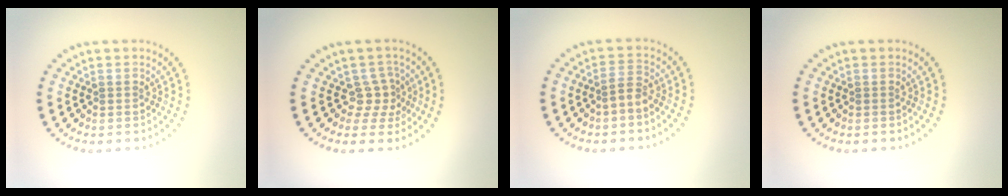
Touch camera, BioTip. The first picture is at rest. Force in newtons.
{"total": 2.2, "press": 1.5, "slide": 1.7}
{"total": 1.5, "press": 1.1, "slide": 1.1}
{"total": 0.0}